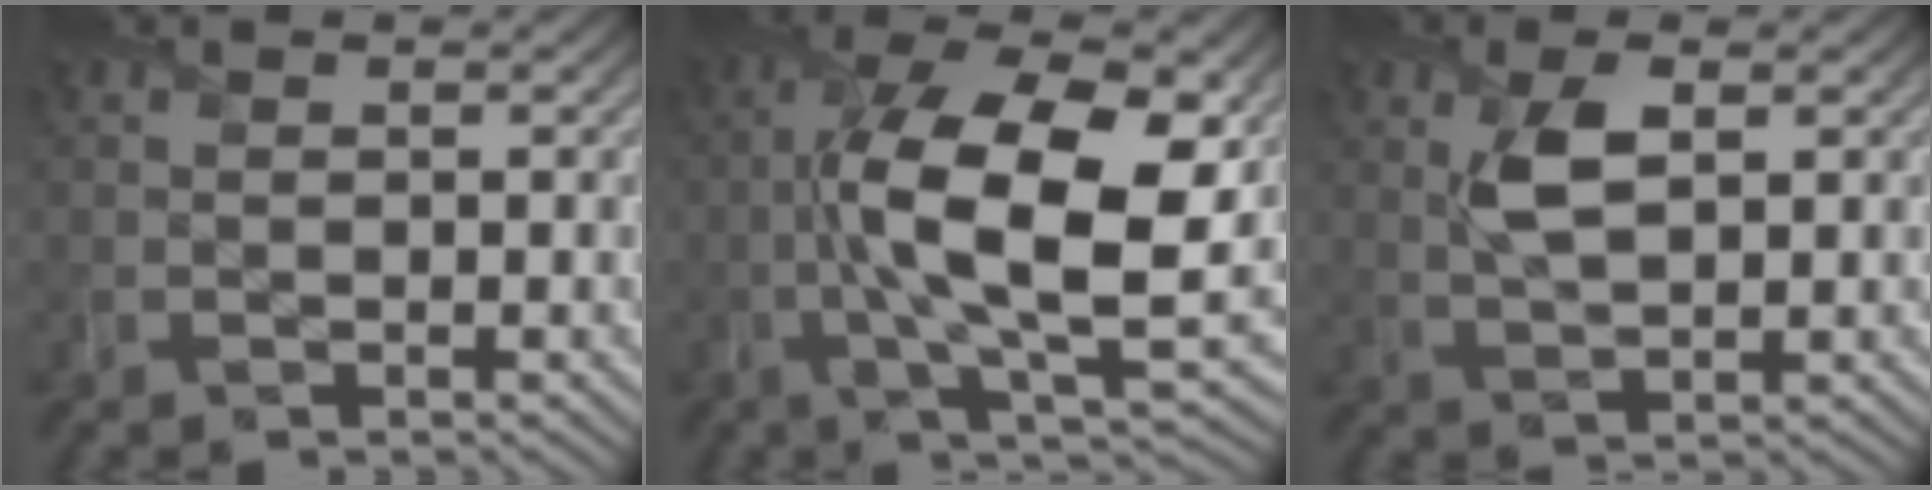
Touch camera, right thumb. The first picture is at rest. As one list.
[{"total": 14.6, "force": [-0.3, 5.6, 13.5], "torque": [-0.248, 0.007, -0.008]}, {"total": 4.5, "force": [1.4, 1.8, 3.8], "torque": [-0.087, 0.000, 0.028]}]